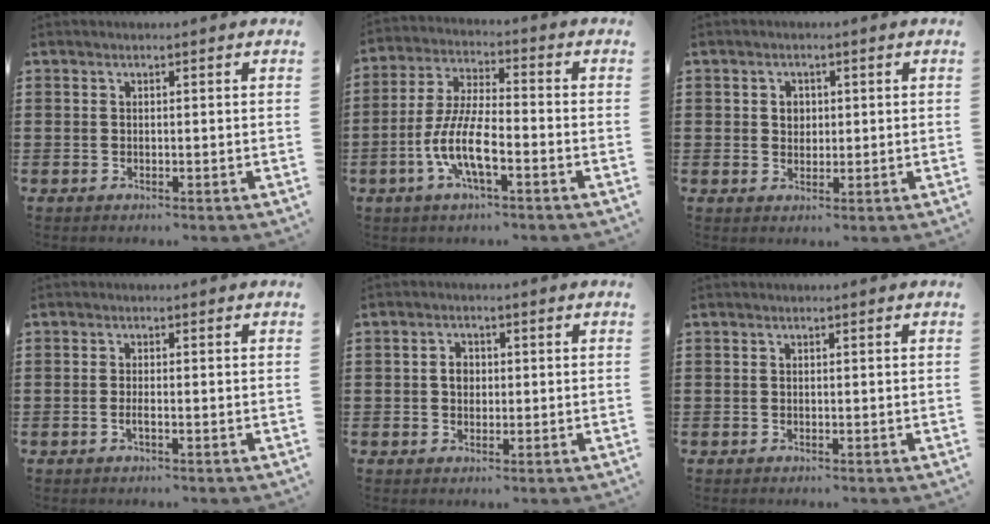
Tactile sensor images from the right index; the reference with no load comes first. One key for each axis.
{"total": 9.0, "fx": -3.6, "fy": 2.4, "fz": 7.9, "tx": -0.185, "ty": -0.012, "tz": -0.075}
{"total": 2.0, "fx": 0.4, "fy": 1.7, "fz": 0.9, "tx": -0.023, "ty": 0.011, "tz": 0.006}
{"total": 1.2, "fx": -0.5, "fy": 0.2, "fz": 1.1, "tx": -0.021, "ty": -0.002, "tz": -0.009}
{"total": 2.3, "fx": 0.1, "fy": 1.8, "fz": 1.5, "tx": -0.032, "ty": 0.008, "tz": 0.000}
{"total": 0.0}